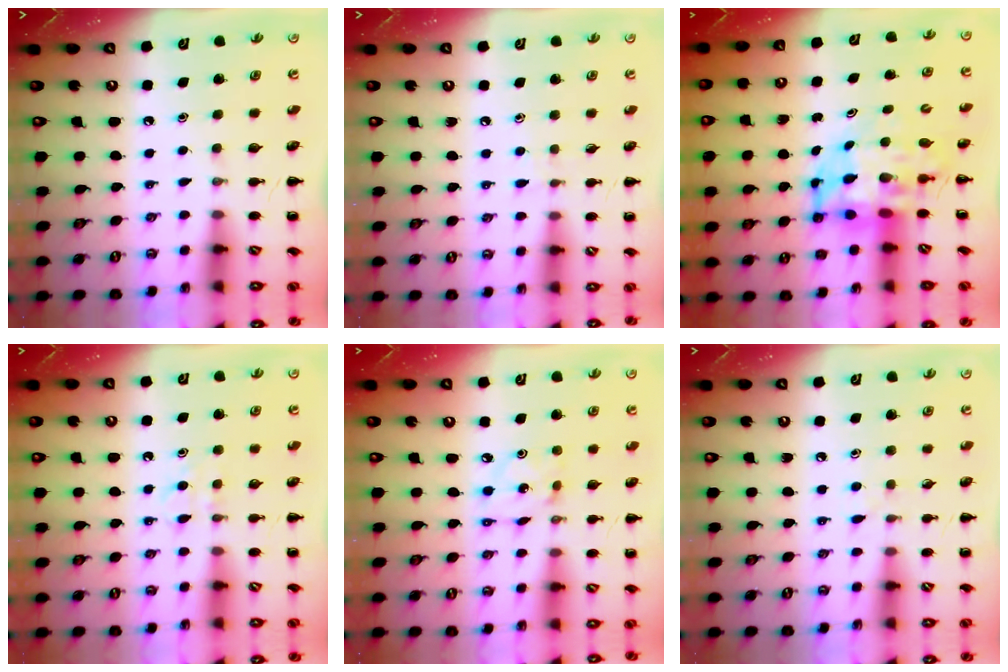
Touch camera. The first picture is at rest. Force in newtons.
{"total": 3.0, "press": 2.7, "slide": 1.2}
{"total": 7.2, "press": 6.9, "slide": 2.2}
{"total": 4.1, "press": 3.9, "slide": 1.3}
{"total": 2.4, "press": 2.4, "slide": 0.4}
{"total": 4.3, "press": 3.8, "slide": 2.0}